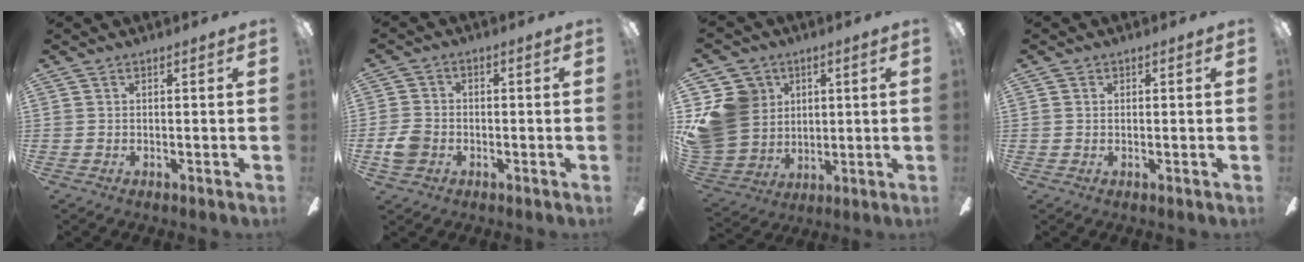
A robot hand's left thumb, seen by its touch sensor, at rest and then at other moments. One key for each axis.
{"total": 5.0, "fx": -2.0, "fy": 3.9, "fz": 2.3, "tx": -0.048, "ty": 0.015, "tz": -0.036}
{"total": 14.6, "fx": 3.4, "fy": 13.1, "fz": 5.4, "tx": -0.138, "ty": -0.006, "tz": 0.069}
{"total": 0.6, "fx": 0.1, "fy": 0.5, "fz": 0.2, "tx": -0.004, "ty": 0.003, "tz": 0.002}